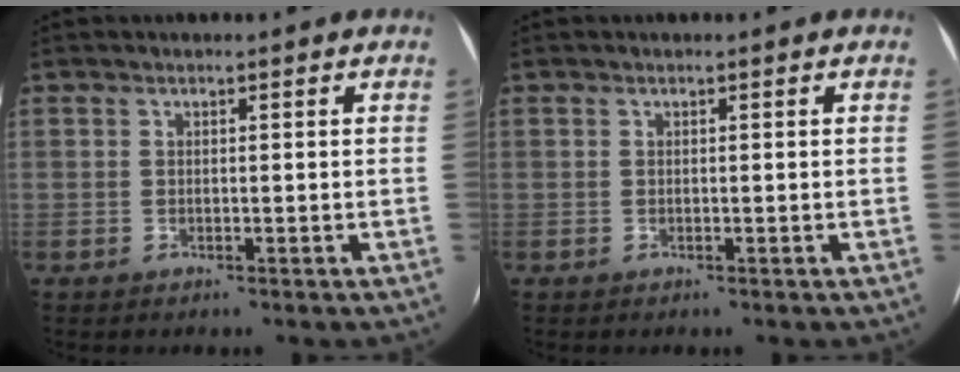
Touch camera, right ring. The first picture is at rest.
{"total": 0.0}